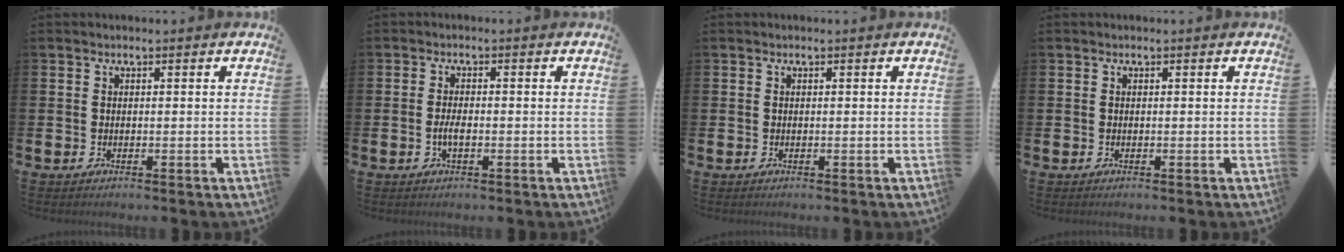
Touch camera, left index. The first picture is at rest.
{"total": 1.9, "force": [-0.5, 0.7, 1.7], "torque": [-0.029, 0.001, -0.011]}
{"total": 0.0}
{"total": 0.0}